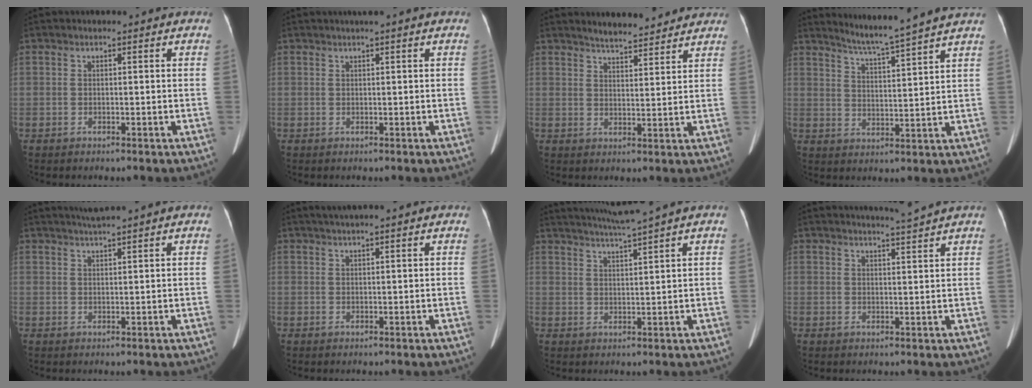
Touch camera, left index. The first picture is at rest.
{"total": 1.4, "force": [0.9, -0.3, 1.0], "torque": [-0.019, 0.009, 0.018]}
{"total": 7.6, "force": [7.1, 1.4, 2.5], "torque": [-0.040, 0.014, 0.096]}
{"total": 9.7, "force": [8.7, -2.1, 3.9], "torque": [-0.073, -0.008, 0.130]}
{"total": 3.1, "force": [2.6, -1.0, 1.3], "torque": [-0.021, 0.009, 0.051]}
{"total": 3.6, "force": [2.8, -0.6, 2.1], "torque": [-0.029, 0.027, 0.048]}
{"total": 6.0, "force": [5.0, -2.3, 2.4], "torque": [-0.044, -0.004, 0.090]}
{"total": 3.8, "force": [3.3, -1.5, 0.9], "torque": [-0.016, -0.011, 0.049]}